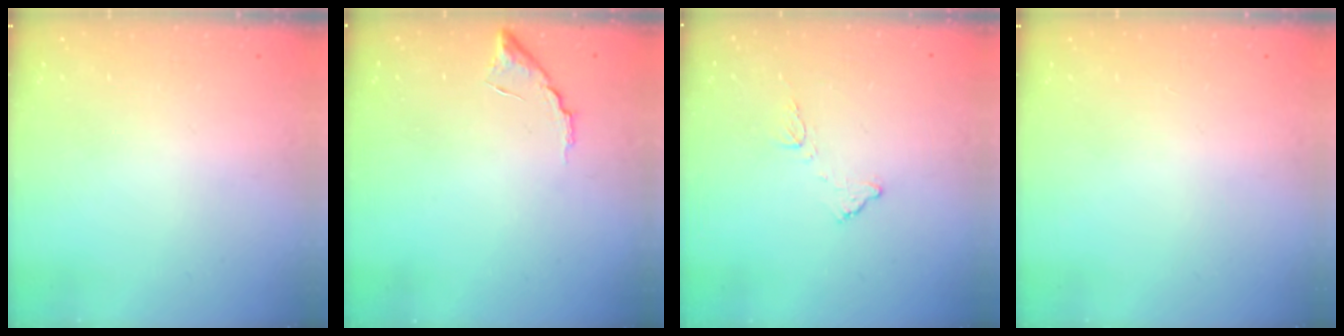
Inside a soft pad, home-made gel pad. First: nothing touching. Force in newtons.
{"total": 7.3, "press": 7.3, "slide": 0.3}
{"total": 8.2, "press": 8.2, "slide": 0.4}
{"total": 0.0}